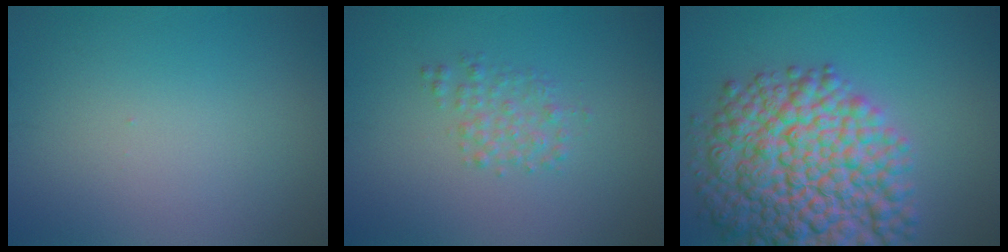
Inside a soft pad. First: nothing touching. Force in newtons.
{"total": 1.8, "press": 1.8, "slide": 0.0}
{"total": 13.3, "press": 13.3, "slide": 0.5}